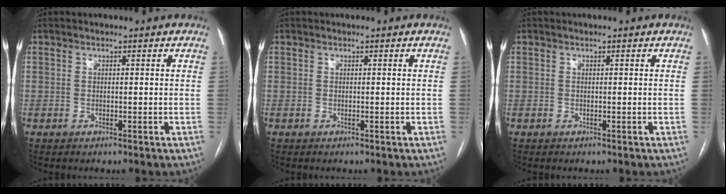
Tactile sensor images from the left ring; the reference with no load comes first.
{"total": 0.0}
{"total": 0.0}